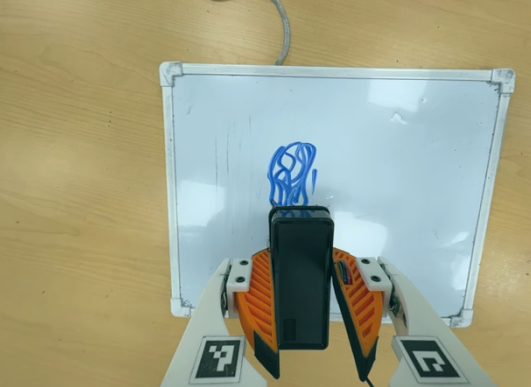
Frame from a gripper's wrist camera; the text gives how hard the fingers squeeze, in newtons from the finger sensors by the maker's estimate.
{"total": 5.6, "left": 4.6, "right": 6.5}